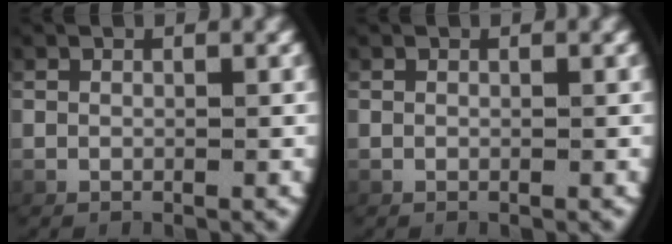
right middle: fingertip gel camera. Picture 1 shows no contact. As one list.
[{"total": 0.0}]